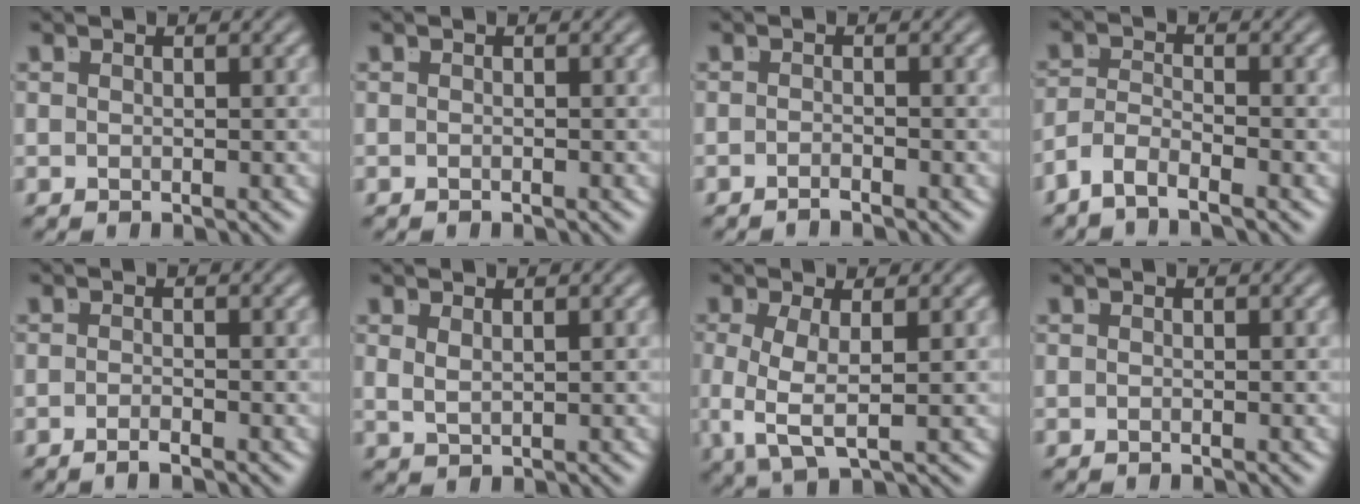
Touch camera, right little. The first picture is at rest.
{"total": 0.6, "force": [-0.3, -0.5, 0.0], "torque": [0.002, -0.002, -0.005]}
{"total": 1.3, "force": [-1.1, -0.8, 0.1], "torque": [0.000, -0.003, -0.020]}
{"total": 3.7, "force": [-2.8, 1.8, 1.7], "torque": [-0.042, -0.019, -0.046]}
{"total": 1.3, "force": [-1.1, -0.5, 0.5], "torque": [-0.007, -0.002, -0.021]}
{"total": 1.1, "force": [0.8, -0.1, 0.7], "torque": [-0.019, -0.011, 0.028]}
{"total": 4.5, "force": [-0.6, 2.0, 4.0], "torque": [-0.101, -0.031, 0.008]}
{"total": 0.0}